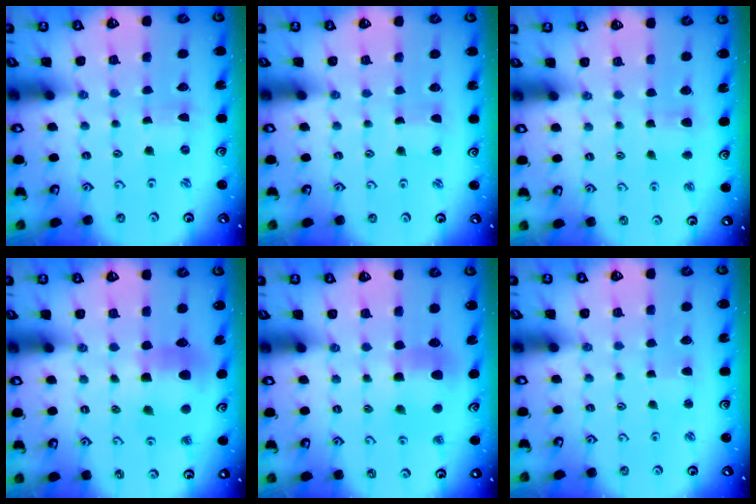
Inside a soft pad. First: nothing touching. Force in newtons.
{"total": 0.0}
{"total": 4.7, "press": 4.6, "slide": 0.6}
{"total": 10.5, "press": 10.4, "slide": 1.0}
{"total": 7.5, "press": 7.5, "slide": 0.3}
{"total": 2.5, "press": 2.5, "slide": 0.4}